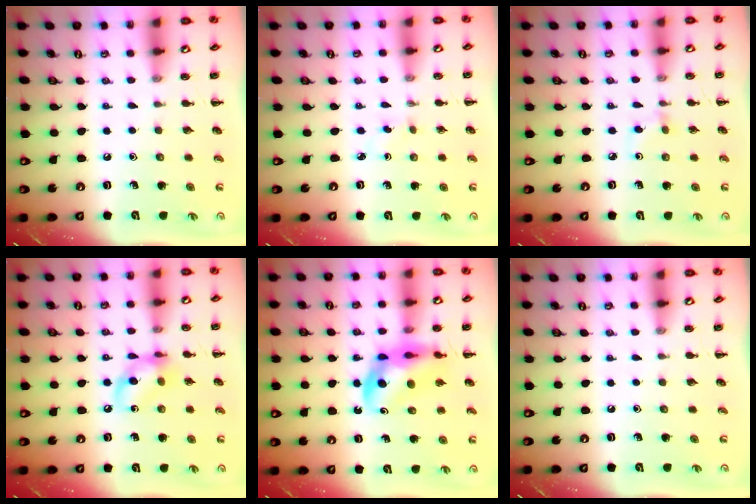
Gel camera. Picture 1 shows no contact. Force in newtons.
{"total": 1.3, "press": 1.1, "slide": 0.7}
{"total": 2.7, "press": 2.4, "slide": 1.2}
{"total": 10.1, "press": 9.9, "slide": 1.6}
{"total": 11.8, "press": 11.3, "slide": 3.4}
{"total": 0.0}